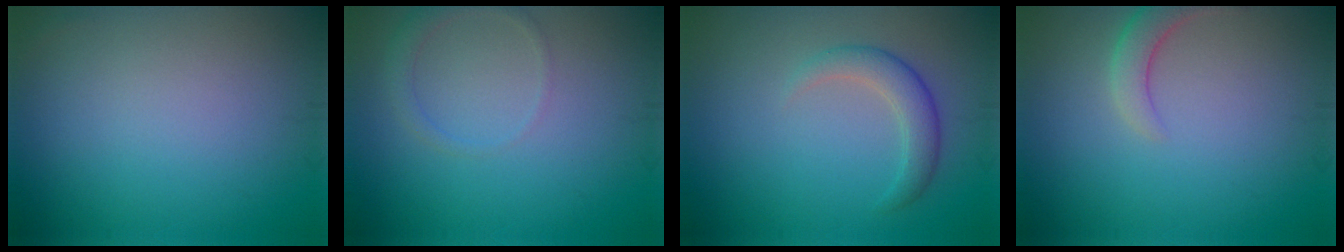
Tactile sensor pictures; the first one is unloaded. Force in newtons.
{"total": 1.4, "press": 1.4, "slide": 0.0}
{"total": 2.4, "press": 2.4, "slide": 0.1}
{"total": 2.4, "press": 2.4, "slide": 0.2}